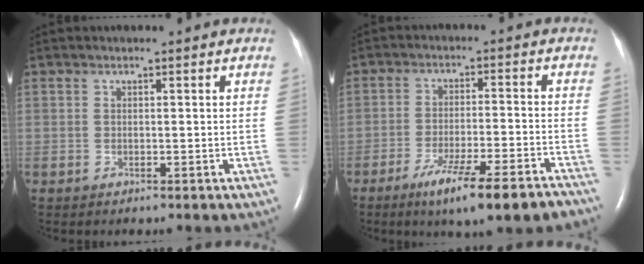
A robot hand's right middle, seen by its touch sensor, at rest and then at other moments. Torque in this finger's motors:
{"motor_torque": [1.10, -1.04, 0.20, 0.09]}